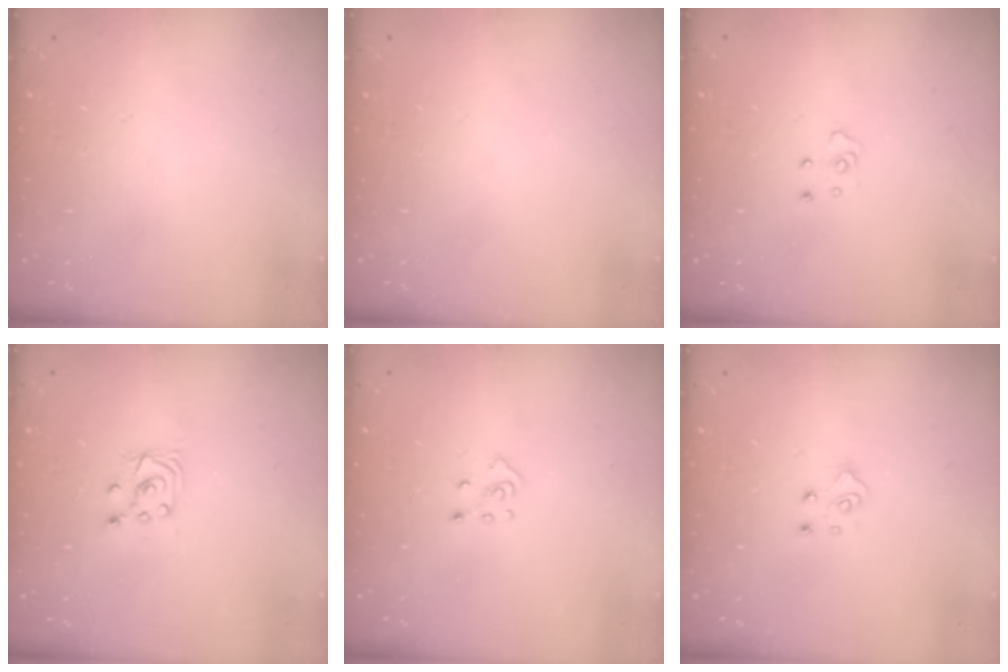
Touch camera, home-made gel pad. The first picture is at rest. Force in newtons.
{"total": 0.0}
{"total": 3.8, "press": 3.8, "slide": 0.3}
{"total": 4.0, "press": 4.0, "slide": 0.4}
{"total": 3.4, "press": 3.4, "slide": 0.3}
{"total": 4.3, "press": 4.2, "slide": 0.4}